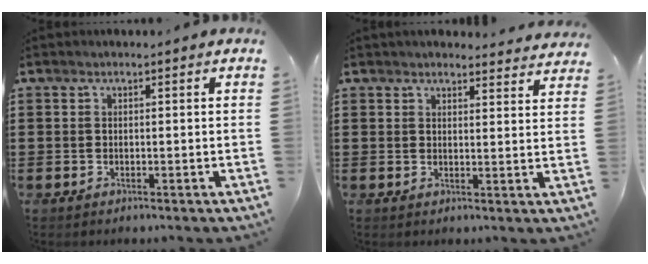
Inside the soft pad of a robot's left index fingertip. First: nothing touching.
{"total": 2.9, "force": [2.9, 0.2, 0.4], "torque": [-0.008, -0.015, 0.052]}